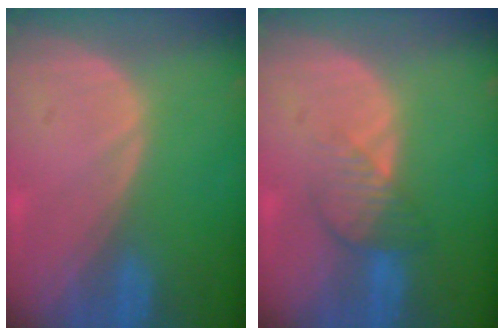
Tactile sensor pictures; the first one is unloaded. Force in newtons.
{"total": 4.3, "press": 3.7, "slide": 2.1}